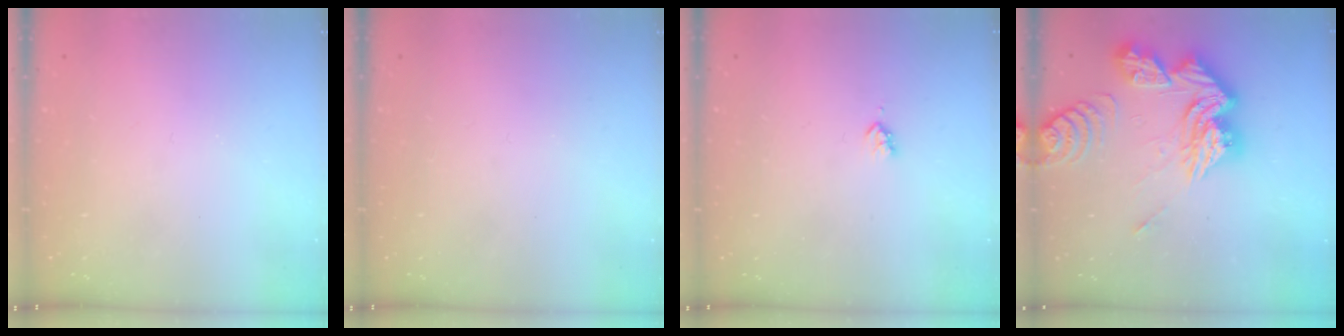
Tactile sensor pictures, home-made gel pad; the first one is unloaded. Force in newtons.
{"total": 0.0}
{"total": 2.3, "press": 2.3, "slide": 0.4}
{"total": 23.5, "press": 23.4, "slide": 2.4}